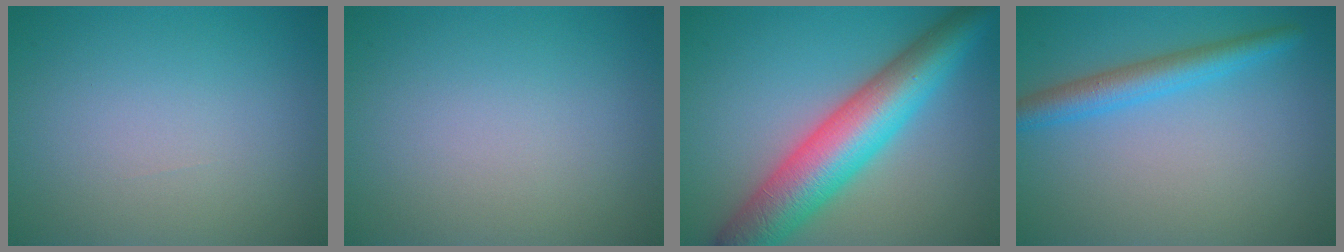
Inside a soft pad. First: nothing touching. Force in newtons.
{"total": 0.0}
{"total": 9.7, "press": 9.7, "slide": 0.3}
{"total": 3.4, "press": 3.4, "slide": 0.1}